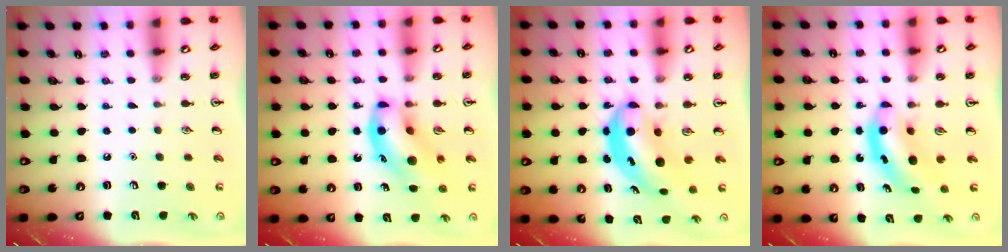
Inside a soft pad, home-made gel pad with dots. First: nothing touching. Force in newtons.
{"total": 11.5, "press": 11.1, "slide": 3.1}
{"total": 6.3, "press": 6.0, "slide": 1.8}
{"total": 5.2, "press": 5.1, "slide": 0.8}